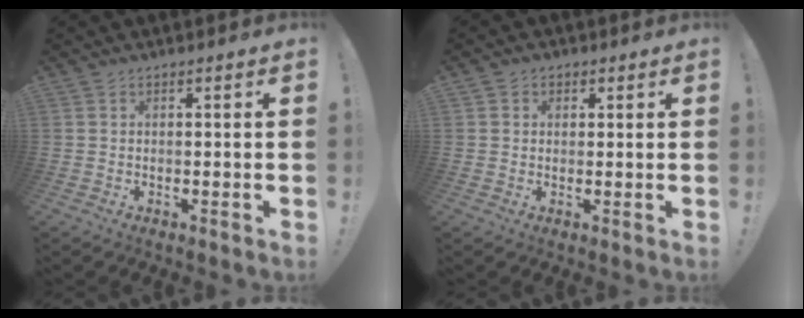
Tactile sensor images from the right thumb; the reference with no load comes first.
{"total": 1.8, "force": [0.4, 1.7, 0.5], "torque": [0.004, -0.001, 0.005]}